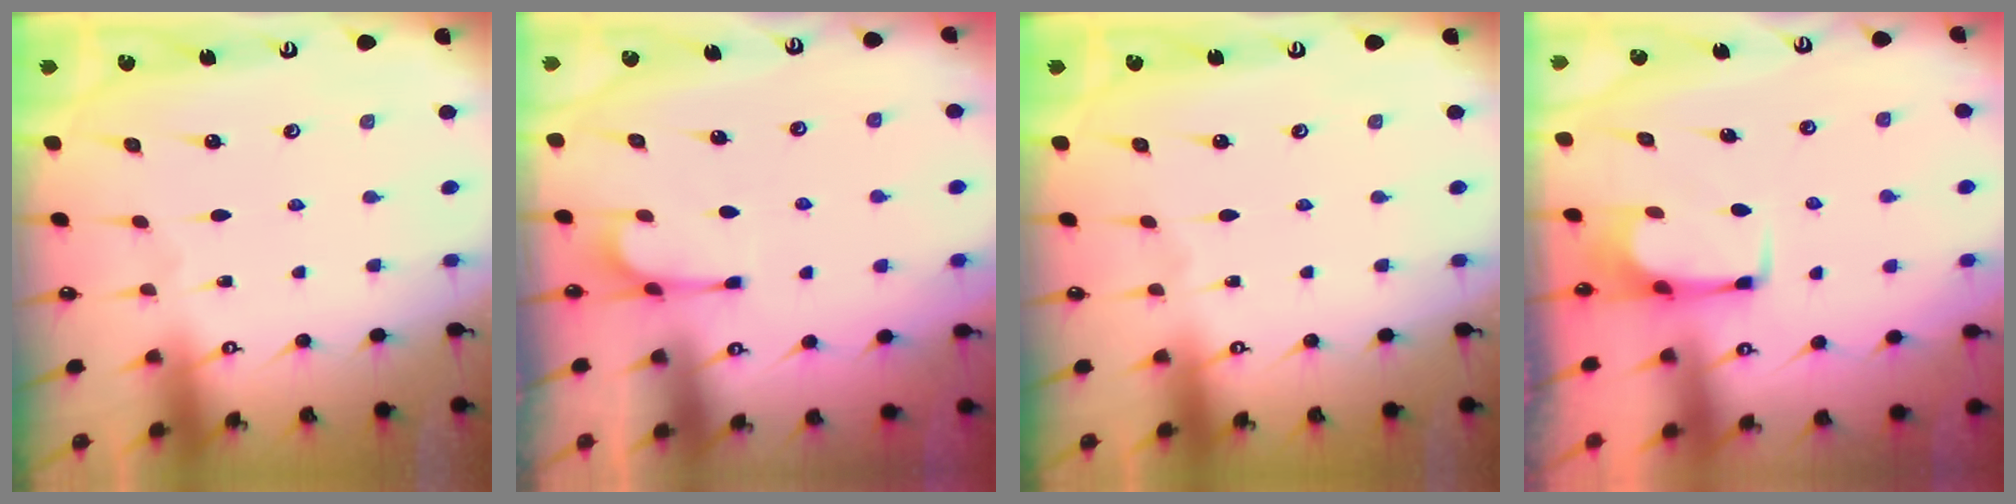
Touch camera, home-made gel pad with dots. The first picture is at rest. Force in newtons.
{"total": 1.0, "press": 0.3, "slide": 1.0}
{"total": 0.0}
{"total": 2.6, "press": 2.6, "slide": 0.4}